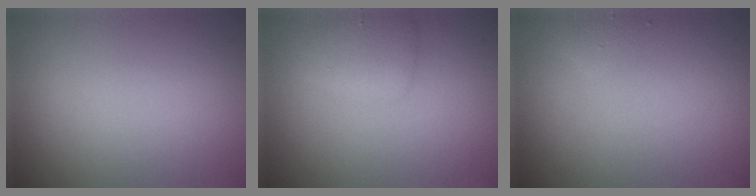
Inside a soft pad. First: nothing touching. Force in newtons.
{"total": 2.4, "press": 2.4, "slide": 0.0}
{"total": 0.8, "press": 0.8, "slide": 0.0}